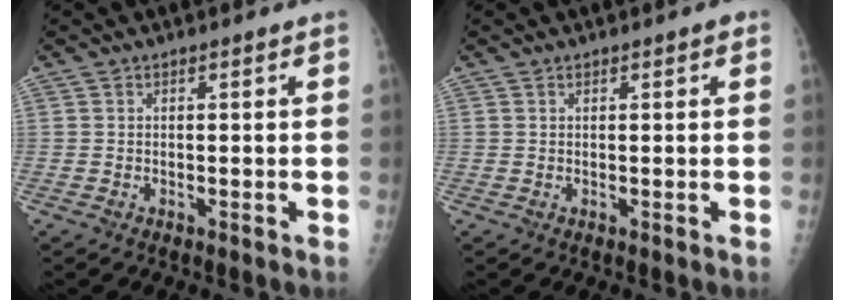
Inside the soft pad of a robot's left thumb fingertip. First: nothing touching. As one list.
[{"total": 1.1, "force": [0.5, 0.6, 0.7], "torque": [-0.003, 0.001, 0.006]}]